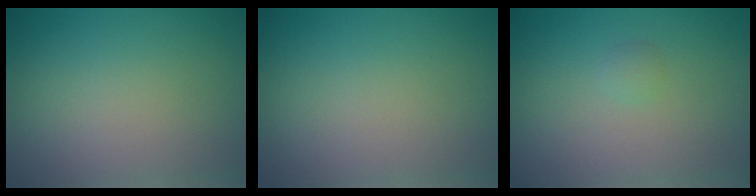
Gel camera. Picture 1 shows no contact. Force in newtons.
{"total": 0.0}
{"total": 0.7, "press": 0.7, "slide": 0.0}